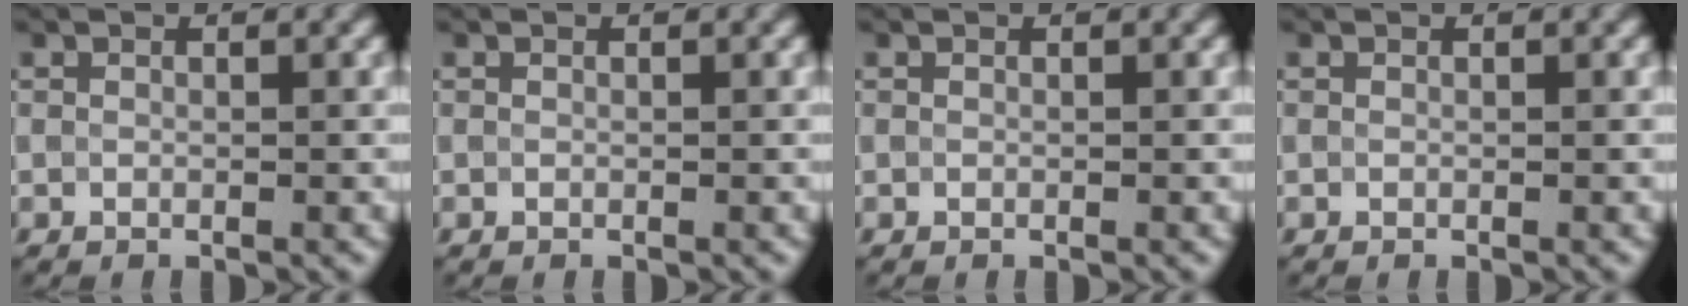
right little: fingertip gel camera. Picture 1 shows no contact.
{"total": 0.0}
{"total": 0.0}
{"total": 0.0}